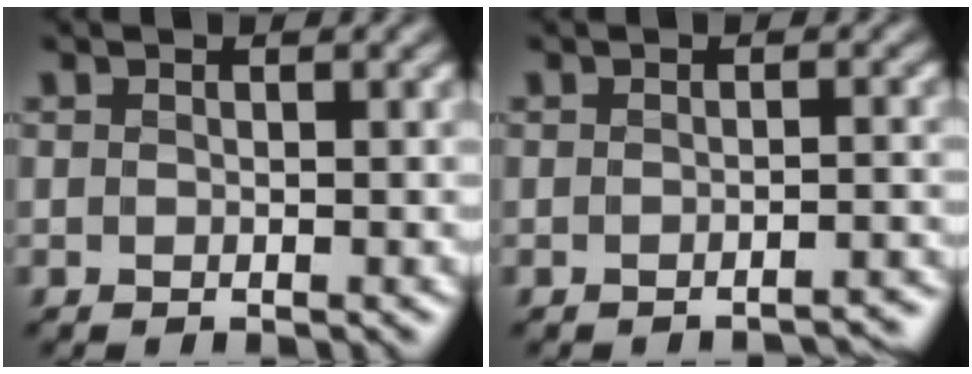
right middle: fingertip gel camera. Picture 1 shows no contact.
{"total": 1.8, "force": [-1.8, 0.1, 0.5], "torque": [-0.005, 0.004, -0.017]}